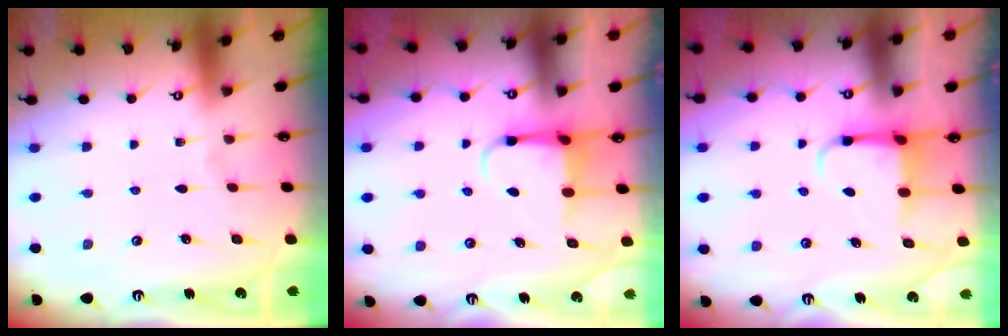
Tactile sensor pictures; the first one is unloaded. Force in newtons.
{"total": 3.9, "press": 3.9, "slide": 0.4}
{"total": 3.9, "press": 3.9, "slide": 0.4}